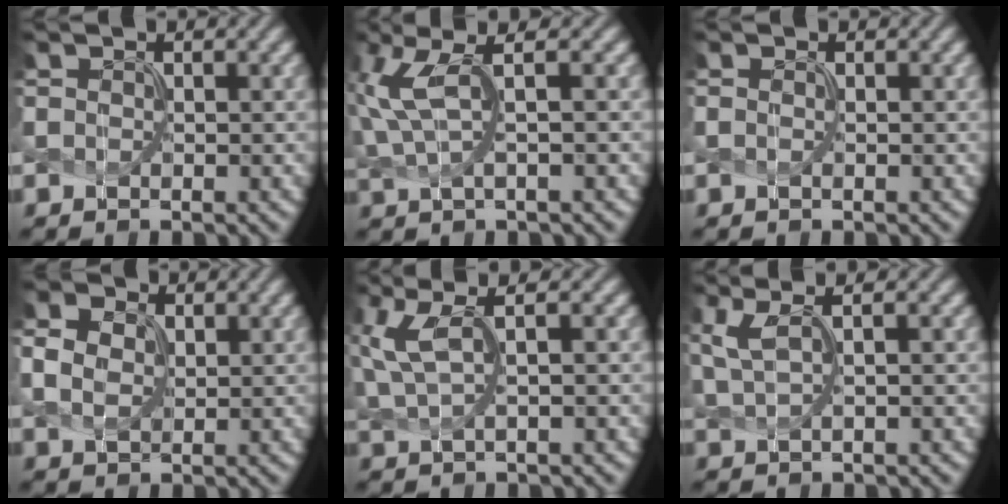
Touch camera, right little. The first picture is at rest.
{"total": 3.9, "force": [1.2, 0.8, 3.6], "torque": [-0.101, 0.010, 0.037]}
{"total": 0.7, "force": [-0.4, -0.3, -0.5], "torque": [0.006, -0.001, 0.000]}
{"total": 3.1, "force": [0.7, 2.6, 1.6], "torque": [-0.047, 0.014, 0.017]}
{"total": 3.4, "force": [1.5, 0.8, 3.0], "torque": [-0.086, 0.012, 0.043]}
{"total": 2.8, "force": [1.3, 0.8, 2.3], "torque": [-0.055, 0.012, 0.028]}